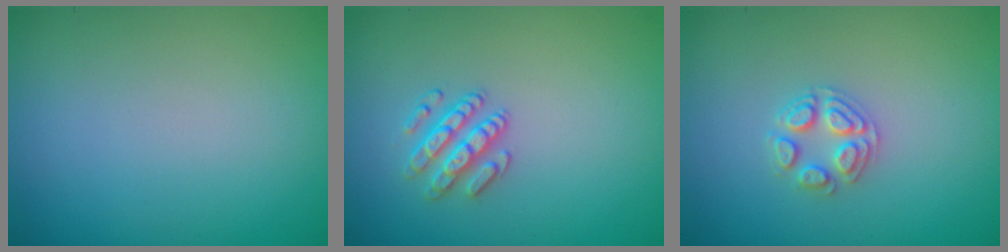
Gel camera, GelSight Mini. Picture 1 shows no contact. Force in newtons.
{"total": 2.4, "press": 2.3, "slide": 0.6}
{"total": 2.5, "press": 2.5, "slide": 0.3}